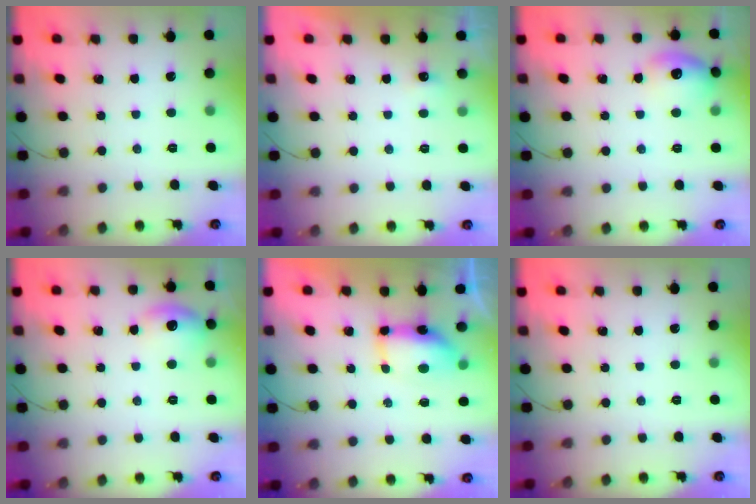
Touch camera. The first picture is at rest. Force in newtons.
{"total": 3.2, "press": 1.2, "slide": 3.0}
{"total": 11.8, "press": 11.8, "slide": 0.8}
{"total": 8.6, "press": 8.5, "slide": 1.3}
{"total": 7.4, "press": 7.3, "slide": 0.9}
{"total": 0.0}